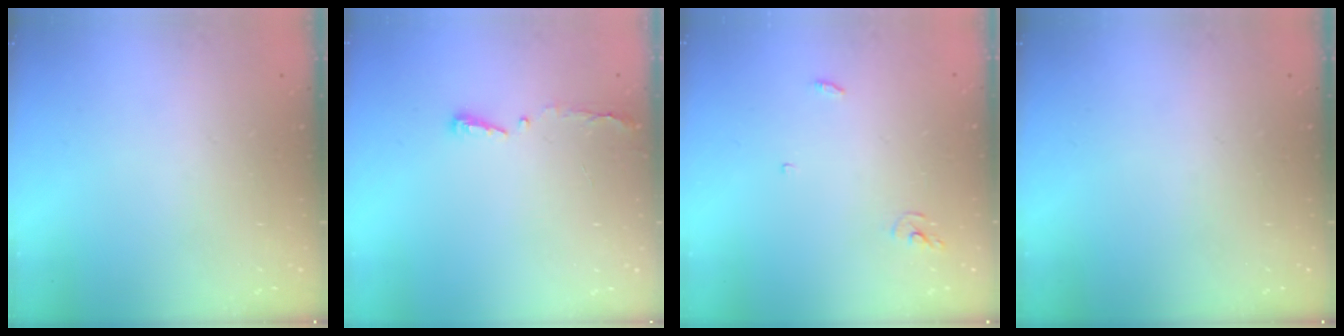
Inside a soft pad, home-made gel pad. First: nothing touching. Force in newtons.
{"total": 3.7, "press": 3.7, "slide": 0.6}
{"total": 3.3, "press": 3.2, "slide": 0.3}
{"total": 0.0}